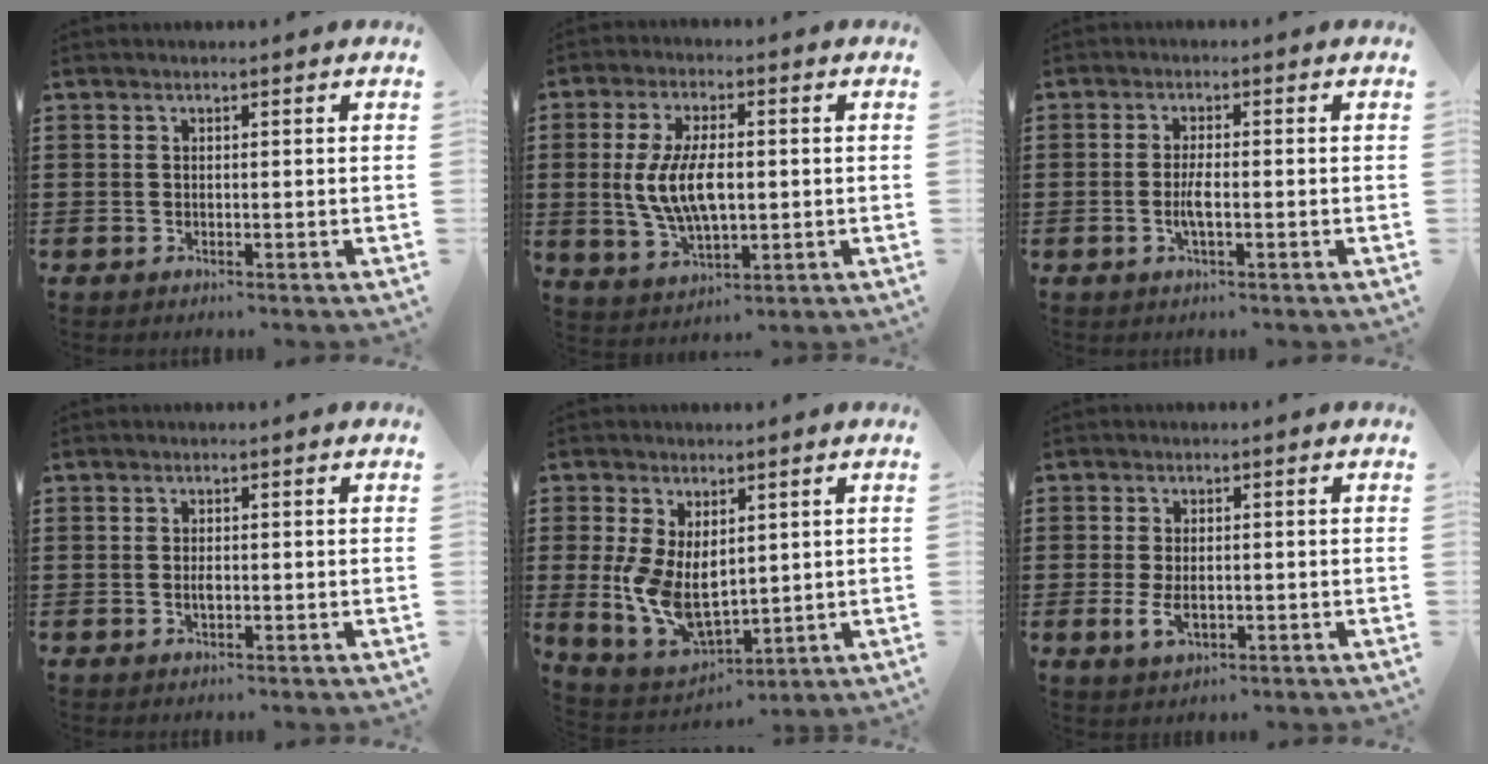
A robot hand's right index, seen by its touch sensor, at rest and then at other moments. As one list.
[{"total": 8.7, "force": [0.1, 4.1, 7.7], "torque": [-0.170, 0.003, -0.004]}, {"total": 3.0, "force": [-0.8, 0.6, 2.8], "torque": [-0.065, -0.005, -0.019]}, {"total": 1.4, "force": [-0.1, 0.7, 1.2], "torque": [-0.023, 0.000, -0.002]}, {"total": 8.9, "force": [1.0, 5.6, 6.9], "torque": [-0.157, 0.001, 0.024]}, {"total": 3.3, "force": [-0.5, 1.6, 2.8], "torque": [-0.069, -0.006, -0.010]}]